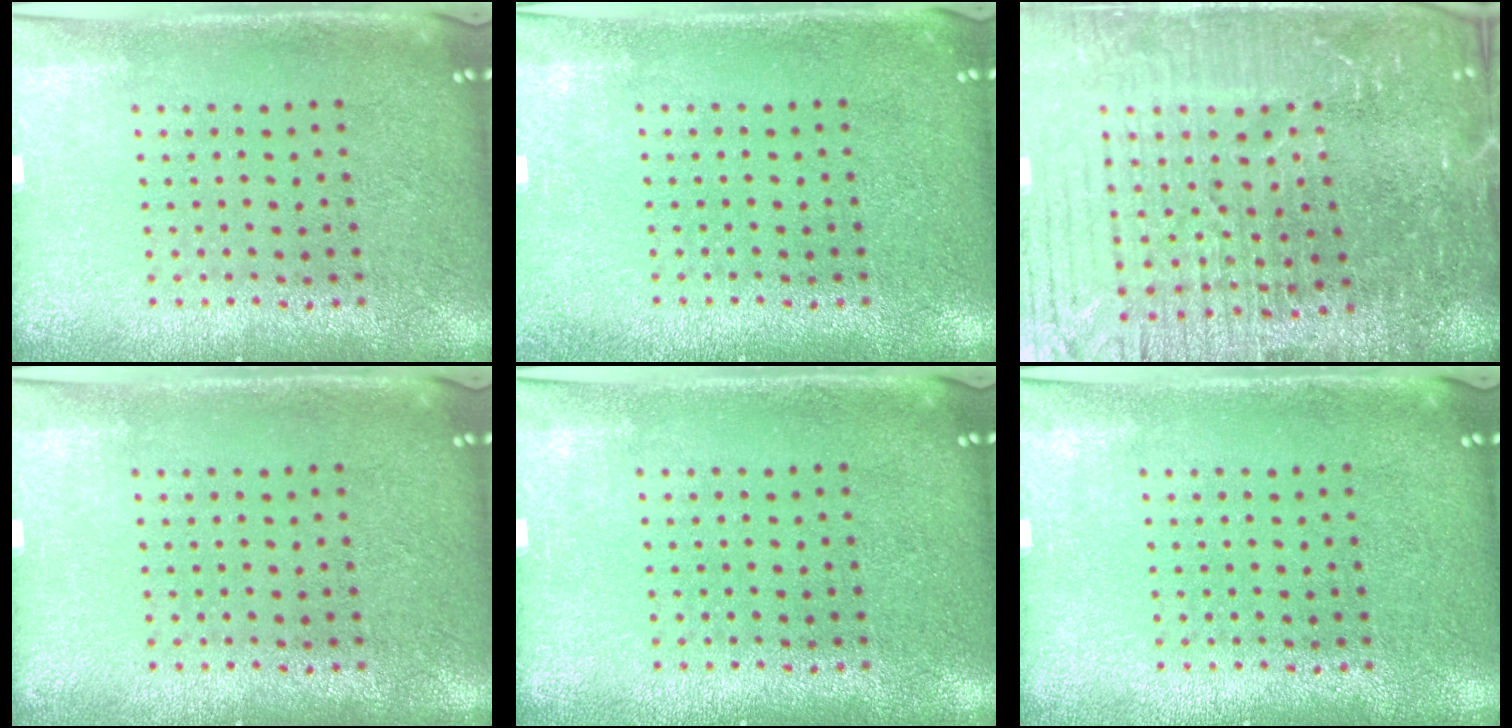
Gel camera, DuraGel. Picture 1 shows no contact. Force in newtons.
{"total": 1.1, "press": 1.1, "slide": 0.1}
{"total": 6.4, "press": 5.6, "slide": 3.0}
{"total": 0.0}
{"total": 0.0}
{"total": 0.0}